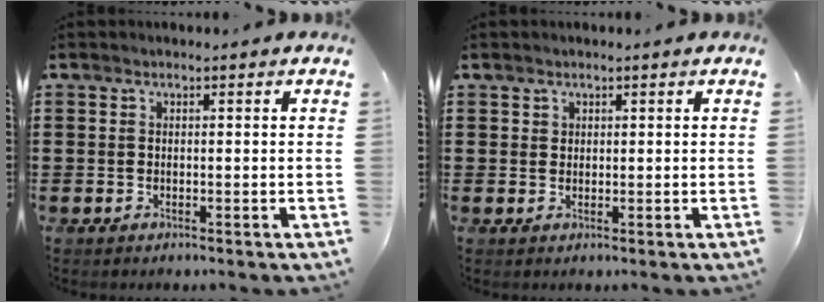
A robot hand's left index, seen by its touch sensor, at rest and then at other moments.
{"total": 1.2, "force": [0.9, 0.7, 0.1], "torque": [-0.005, 0.001, 0.019]}